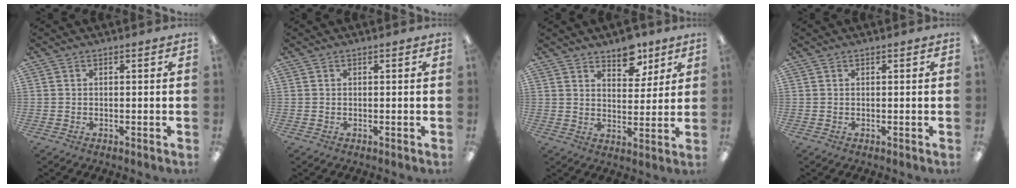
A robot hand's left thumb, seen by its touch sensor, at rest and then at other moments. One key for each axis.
{"total": 0.0}
{"total": 8.0, "fx": 6.1, "fy": 4.1, "fz": 3.0, "tx": -0.023, "ty": -0.035, "tz": 0.104}
{"total": 0.0}